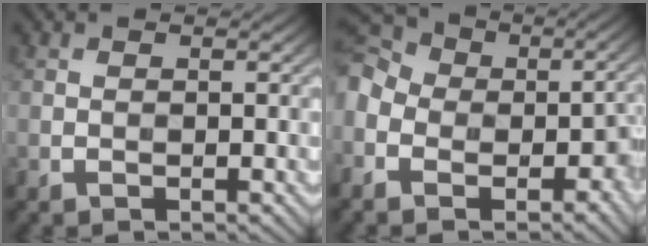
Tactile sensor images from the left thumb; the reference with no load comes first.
{"total": 13.1, "force": [-4.3, 10.1, 7.1], "torque": [-0.182, -0.017, -0.087]}